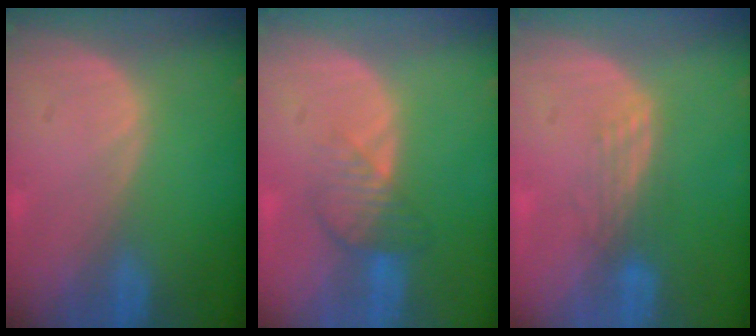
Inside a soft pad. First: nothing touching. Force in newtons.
{"total": 4.4, "press": 3.8, "slide": 2.3}
{"total": 3.1, "press": 2.6, "slide": 1.7}